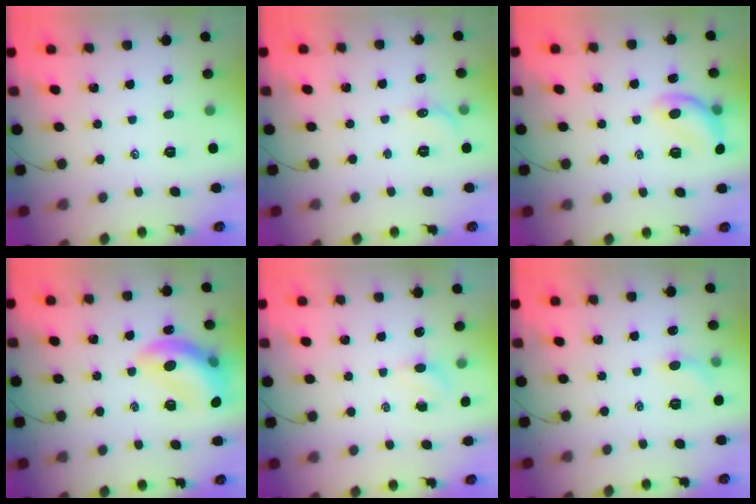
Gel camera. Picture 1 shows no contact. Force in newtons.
{"total": 5.3, "press": 5.1, "slide": 1.4}
{"total": 11.8, "press": 11.8, "slide": 0.5}
{"total": 14.6, "press": 14.5, "slide": 1.7}
{"total": 3.2, "press": 3.0, "slide": 1.2}
{"total": 4.1, "press": 3.9, "slide": 1.2}